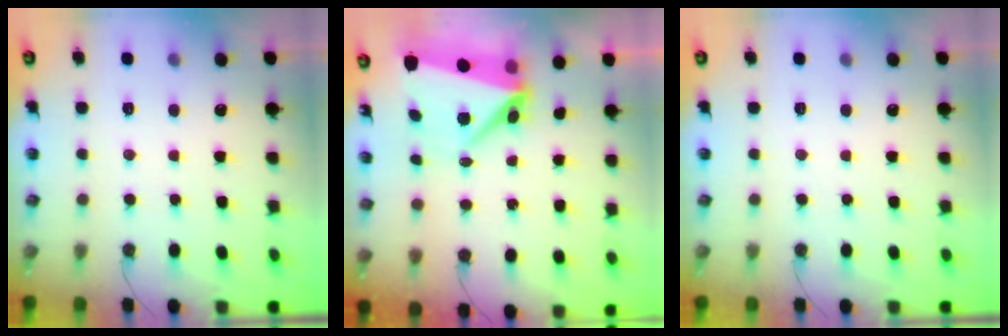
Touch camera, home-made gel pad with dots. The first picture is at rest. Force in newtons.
{"total": 7.9, "press": 7.8, "slide": 1.1}
{"total": 0.0}